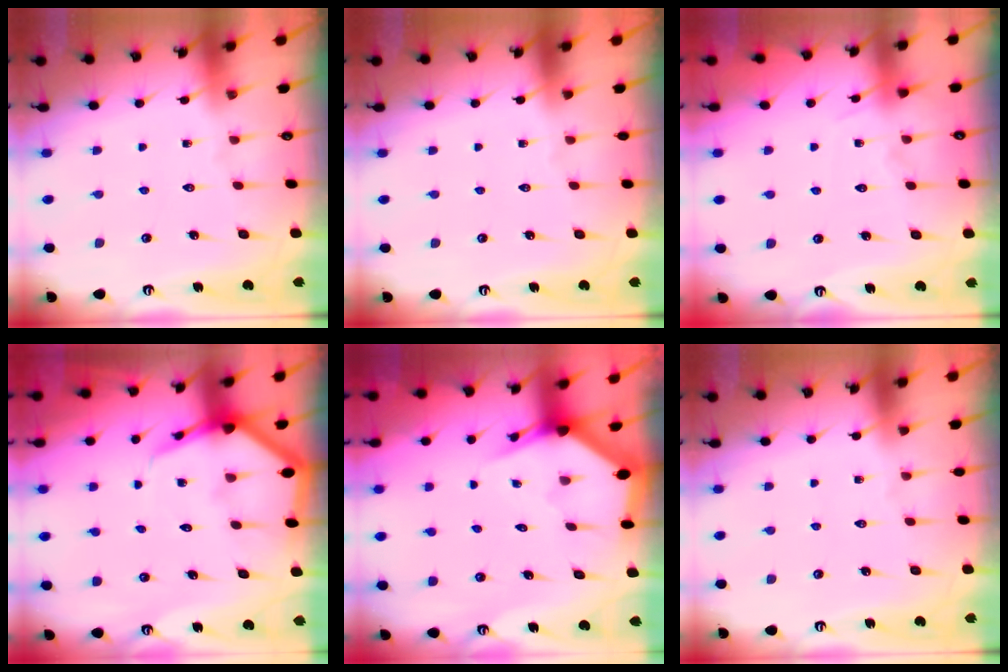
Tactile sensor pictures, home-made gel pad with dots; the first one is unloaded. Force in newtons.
{"total": 0.0}
{"total": 4.8, "press": 4.8, "slide": 0.5}
{"total": 6.7, "press": 6.6, "slide": 0.7}
{"total": 2.9, "press": 2.9, "slide": 0.2}
{"total": 0.0}